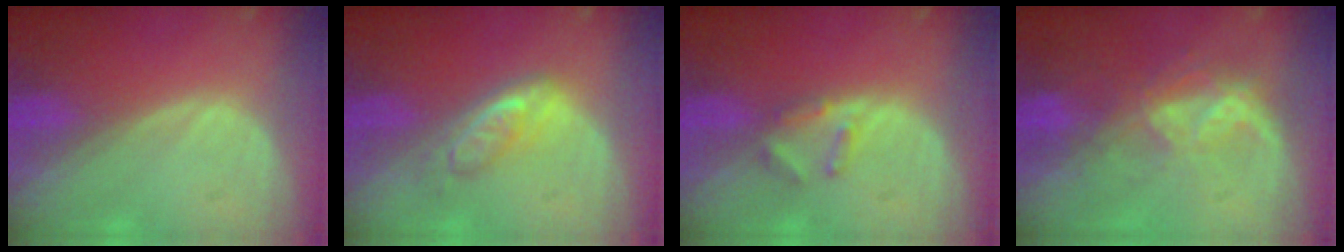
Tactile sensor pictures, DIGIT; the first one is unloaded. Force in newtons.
{"total": 5.0, "press": 4.6, "slide": 2.0}
{"total": 2.8, "press": 2.7, "slide": 0.4}
{"total": 6.5, "press": 5.9, "slide": 2.8}